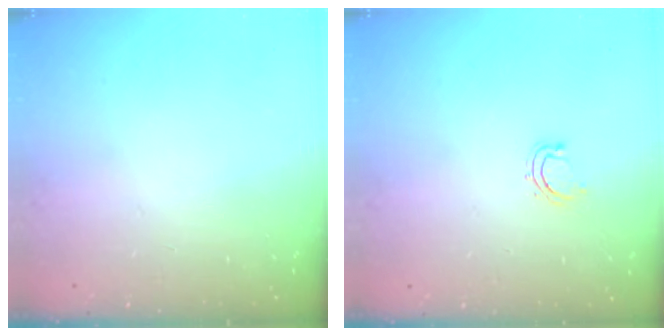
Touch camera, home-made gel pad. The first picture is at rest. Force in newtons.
{"total": 4.0, "press": 3.8, "slide": 1.1}